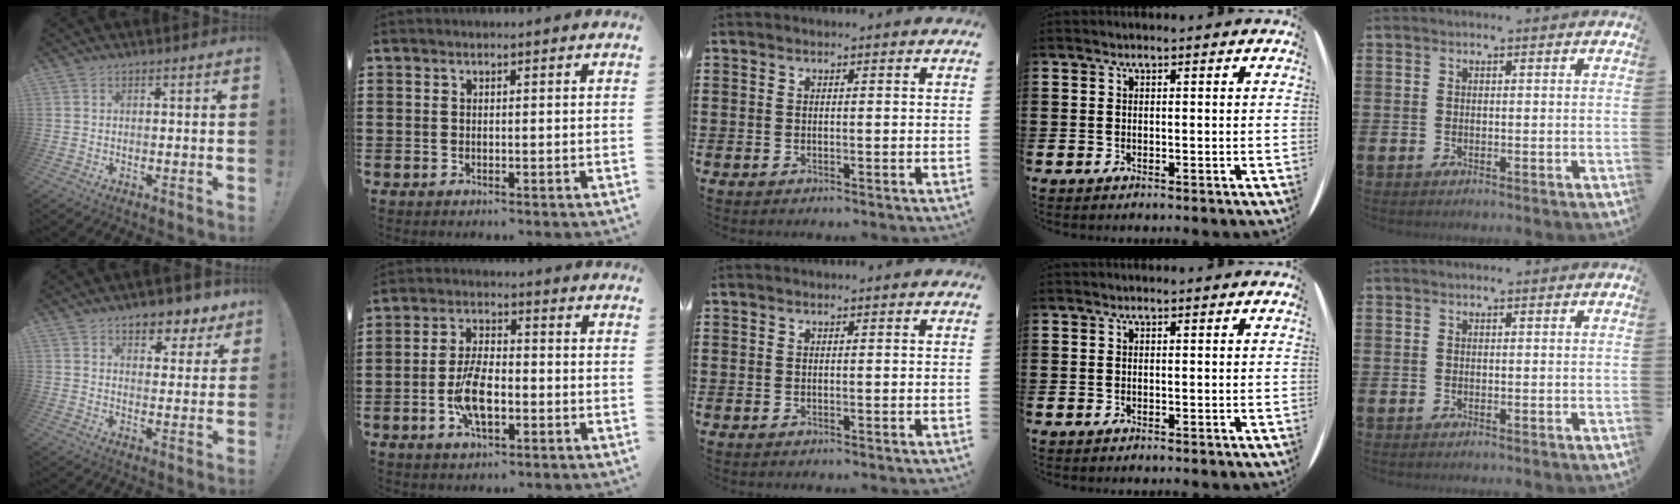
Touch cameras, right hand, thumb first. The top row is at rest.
{"thumb": {"total": 7.5, "force": [5.7, 3.9, 2.9], "torque": [-0.031, -0.041, 0.103]}, "index": {"total": 7.4, "force": [-1.9, 3.3, 6.3], "torque": [-0.142, -0.001, -0.042]}}